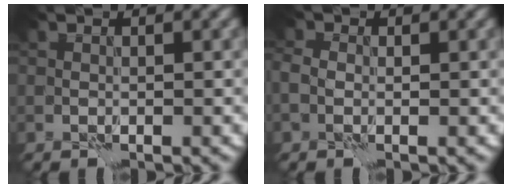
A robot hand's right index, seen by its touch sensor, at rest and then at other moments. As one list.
[{"total": 1.9, "force": [-0.1, 1.6, 1.1], "torque": [-0.018, 0.006, -0.010]}]